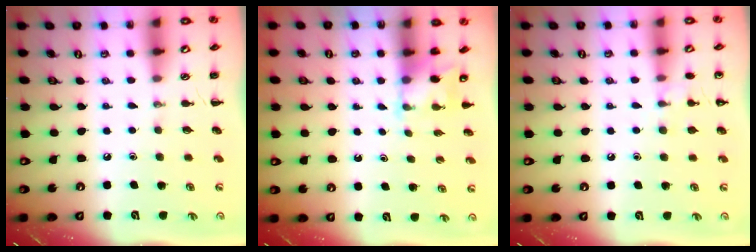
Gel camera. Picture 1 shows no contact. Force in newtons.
{"total": 3.1, "press": 2.9, "slide": 1.0}
{"total": 7.5, "press": 7.2, "slide": 2.0}